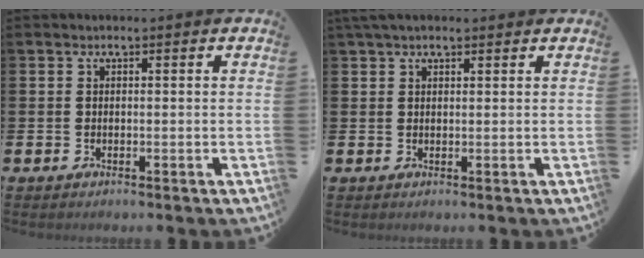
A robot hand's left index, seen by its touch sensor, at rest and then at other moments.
{"total": 2.2, "force": [1.8, 0.7, 1.1], "torque": [-0.017, 0.004, 0.030]}